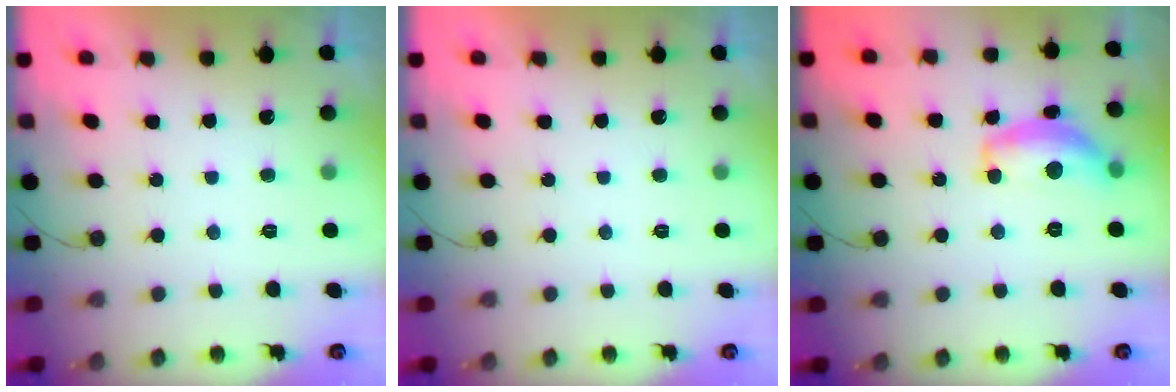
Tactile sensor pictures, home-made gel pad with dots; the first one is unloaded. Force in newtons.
{"total": 0.0}
{"total": 14.0, "press": 13.9, "slide": 1.0}